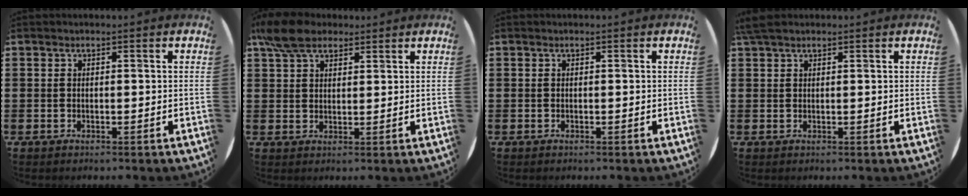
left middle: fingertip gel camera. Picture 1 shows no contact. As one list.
[{"total": 6.0, "force": [4.8, 2.6, 2.4], "torque": [-0.054, -0.004, 0.091]}, {"total": 0.0}, {"total": 1.8, "force": [1.5, 0.5, 0.9], "torque": [-0.021, 0.003, 0.028]}]